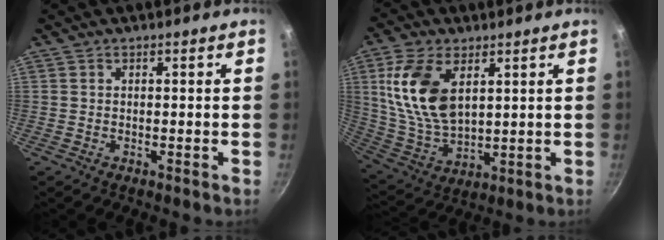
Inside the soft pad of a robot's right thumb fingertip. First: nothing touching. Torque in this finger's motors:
{"motor_torque": [-0.75, 1.36, 1.75, 0.75, 0.52]}